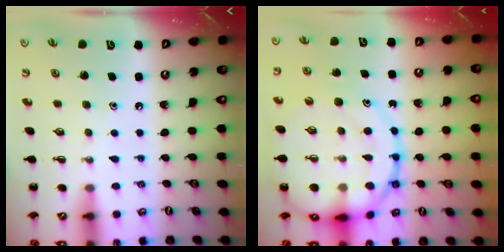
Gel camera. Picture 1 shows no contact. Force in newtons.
{"total": 23.5, "press": 23.3, "slide": 3.2}